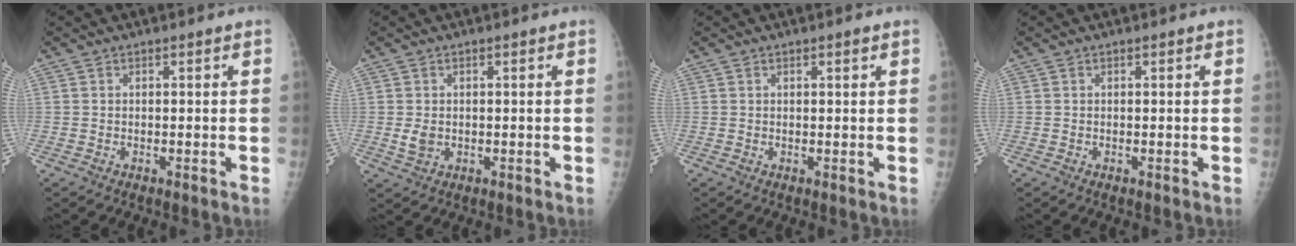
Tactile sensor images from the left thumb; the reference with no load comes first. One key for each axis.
{"total": 2.6, "fx": -0.2, "fy": 2.0, "fz": 1.6, "tx": -0.021, "ty": -0.003, "tz": 0.002}
{"total": 0.8, "fx": 0.5, "fy": 0.2, "fz": 0.6, "tx": -0.008, "ty": 0.000, "tz": 0.008}
{"total": 0.0}